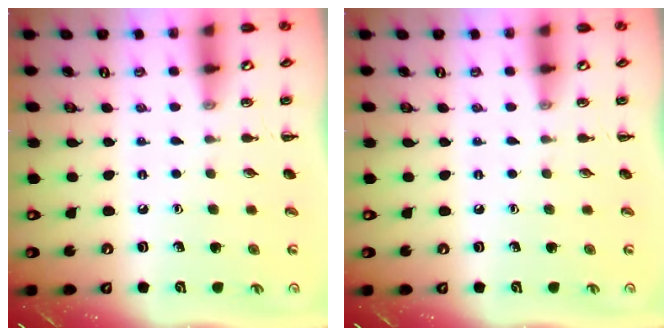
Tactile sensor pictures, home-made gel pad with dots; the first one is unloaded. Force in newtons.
{"total": 0.0}